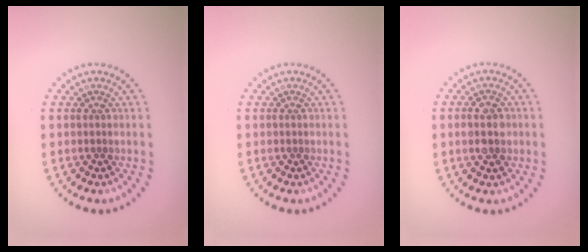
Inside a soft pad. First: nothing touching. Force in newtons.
{"total": 0.0}
{"total": 2.8, "press": 2.8, "slide": 0.2}